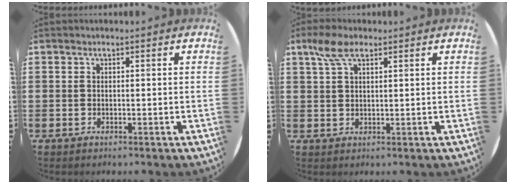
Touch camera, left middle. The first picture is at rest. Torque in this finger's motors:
{"motor_torque": [1.06, -0.94, 0.20, 0.13]}